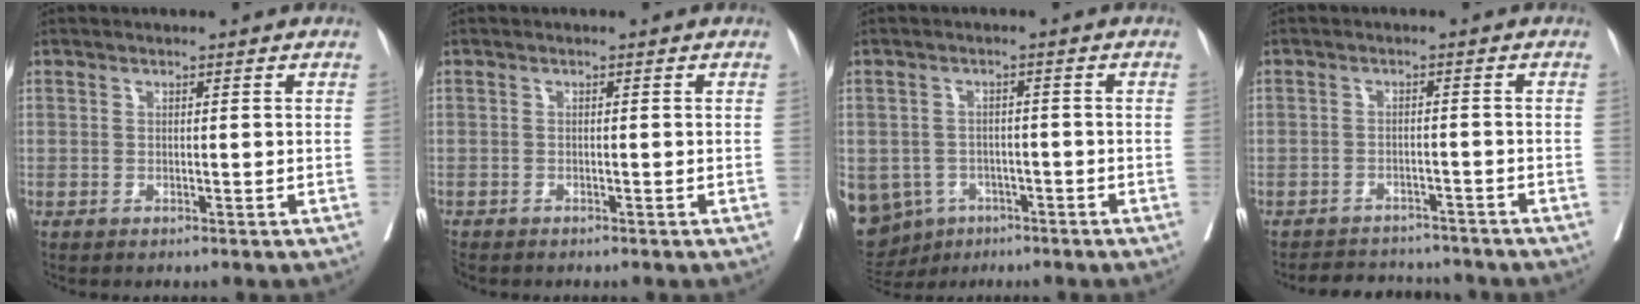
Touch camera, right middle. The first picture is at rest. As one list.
[{"total": 1.6, "force": [-1.5, 0.5, 0.4], "torque": [-0.012, -0.006, -0.027]}, {"total": 13.1, "force": [-6.2, 10.7, 4.1], "torque": [-0.125, 0.002, -0.080]}, {"total": 7.5, "force": [-7.0, 2.4, 1.0], "torque": [-0.006, 0.007, -0.094]}]